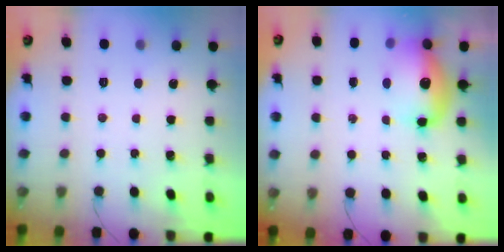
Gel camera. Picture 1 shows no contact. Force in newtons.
{"total": 12.6, "press": 12.3, "slide": 3.0}